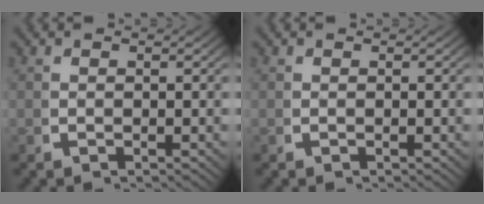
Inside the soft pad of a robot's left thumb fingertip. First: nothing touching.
{"total": 0.0}